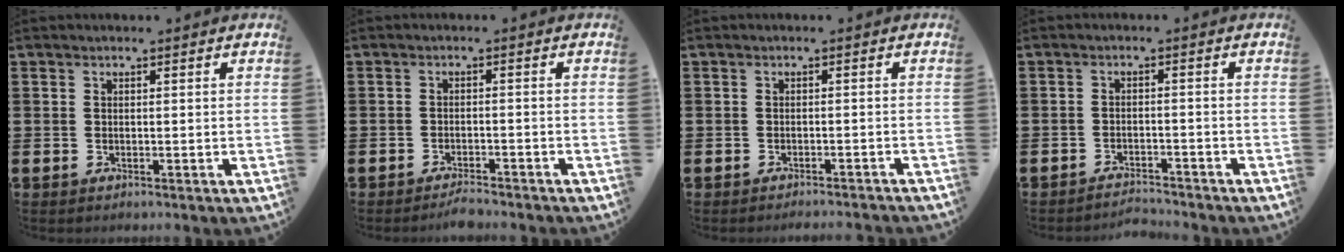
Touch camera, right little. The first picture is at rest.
{"total": 1.7, "force": [-1.7, 0.0, 0.3], "torque": [-0.009, 0.004, -0.035]}
{"total": 1.0, "force": [-0.9, -0.2, 0.0], "torque": [0.000, 0.001, -0.019]}
{"total": 2.2, "force": [-2.2, 0.0, -0.2], "torque": [-0.004, 0.004, -0.047]}